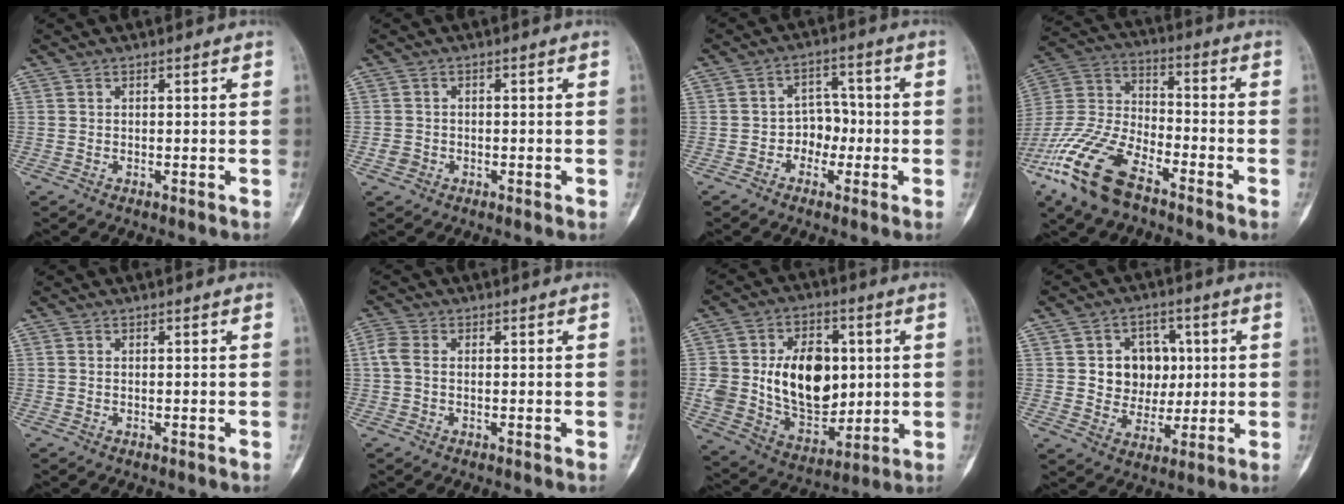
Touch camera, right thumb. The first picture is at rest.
{"total": 2.1, "force": [-0.8, 1.8, 0.7], "torque": [-0.002, 0.009, -0.016]}
{"total": 5.9, "force": [-1.7, 4.8, 3.0], "torque": [-0.003, 0.030, -0.038]}
{"total": 18.1, "force": [-11.1, 8.2, 11.8], "torque": [-0.244, 0.042, -0.220]}
{"total": 0.0}
{"total": 3.4, "force": [0.1, 2.4, 2.4], "torque": [-0.061, 0.005, -0.006]}
{"total": 20.3, "force": [1.9, 14.1, 14.5], "torque": [-0.199, -0.006, 0.052]}
{"total": 10.7, "force": [1.7, 9.1, 5.4], "torque": [-0.022, 0.001, 0.034]}